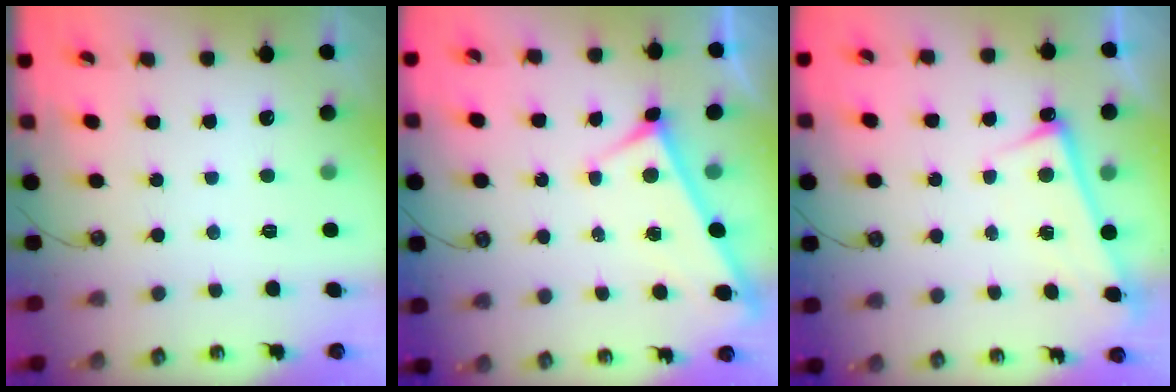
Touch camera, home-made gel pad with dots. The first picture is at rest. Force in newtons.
{"total": 4.5, "press": 4.5, "slide": 0.2}
{"total": 2.9, "press": 2.8, "slide": 0.3}